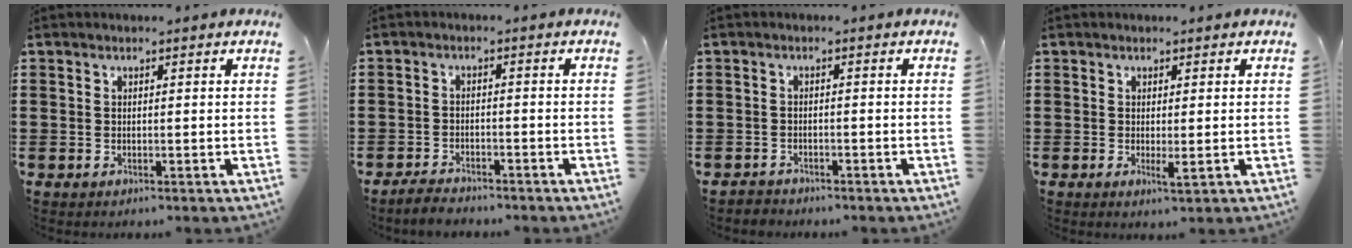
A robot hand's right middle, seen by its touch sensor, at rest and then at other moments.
{"total": 2.6, "force": [-2.6, 0.4, 0.2], "torque": [-0.010, 0.003, -0.055]}
{"total": 1.4, "force": [-1.3, 0.4, -0.1], "torque": [-0.003, 0.004, -0.030]}
{"total": 1.7, "force": [0.1, 0.3, 1.6], "torque": [-0.030, -0.005, 0.003]}